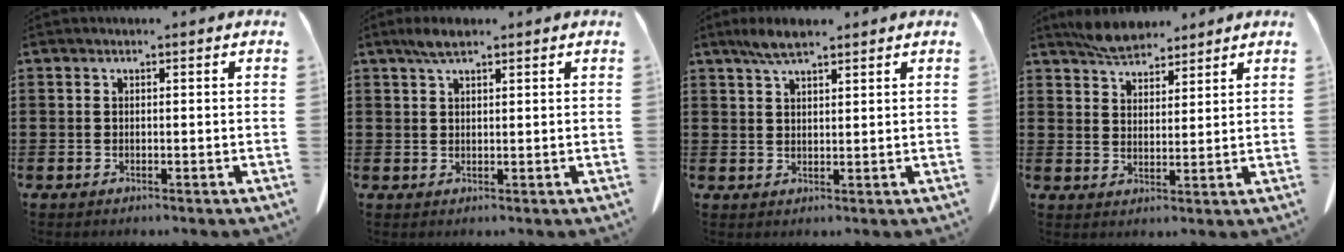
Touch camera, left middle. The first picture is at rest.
{"total": 2.5, "force": [1.6, 0.8, 1.7], "torque": [-0.038, 0.005, 0.029]}
{"total": 4.0, "force": [2.8, 1.2, 2.6], "torque": [-0.057, 0.005, 0.053]}
{"total": 4.9, "force": [4.6, 1.5, 1.1], "torque": [-0.035, -0.006, 0.088]}